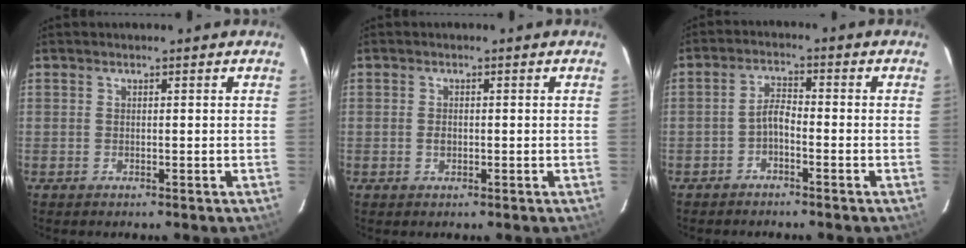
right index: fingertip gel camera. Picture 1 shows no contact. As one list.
[{"total": 1.3, "force": [-0.2, 1.0, 0.8], "torque": [-0.016, 0.002, -0.005]}, {"total": 2.8, "force": [-1.9, 0.9, 1.8], "torque": [-0.042, 0.012, -0.036]}]